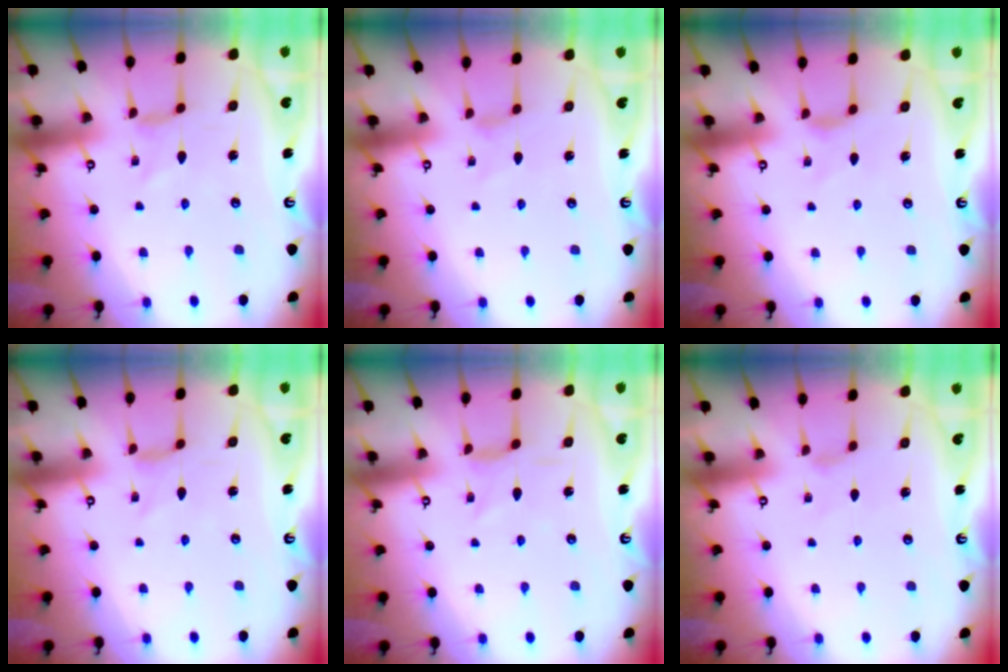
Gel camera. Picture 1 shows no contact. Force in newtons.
{"total": 0.7, "press": 0.7, "slide": 0.3}
{"total": 3.7, "press": 3.7, "slide": 0.5}
{"total": 0.0}
{"total": 2.1, "press": 2.1, "slide": 0.5}
{"total": 0.0}